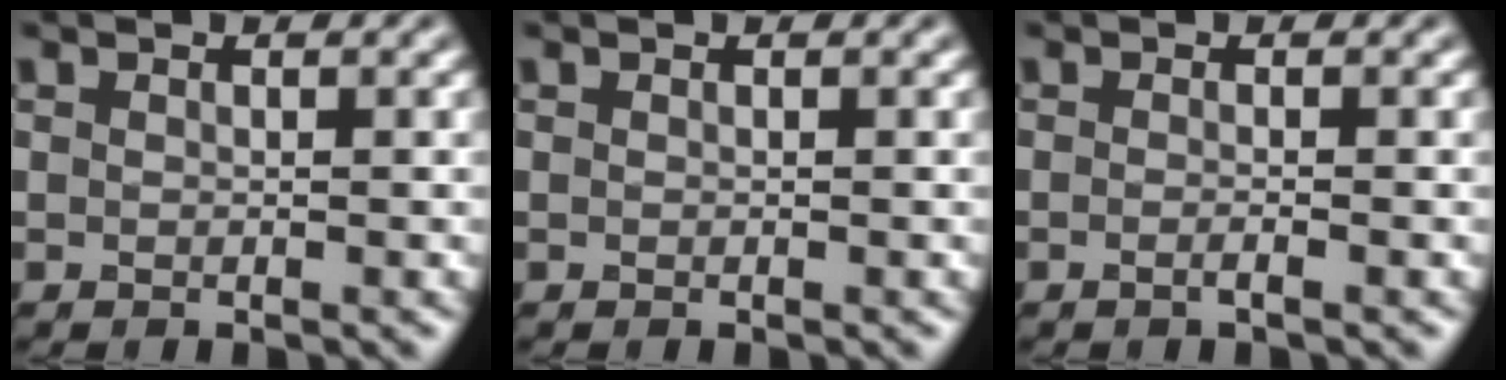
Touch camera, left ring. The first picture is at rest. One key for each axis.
{"total": 0.0}
{"total": 1.0, "fx": -0.3, "fy": 0.3, "fz": 0.9, "tx": -0.013, "ty": -0.004, "tz": -0.011}